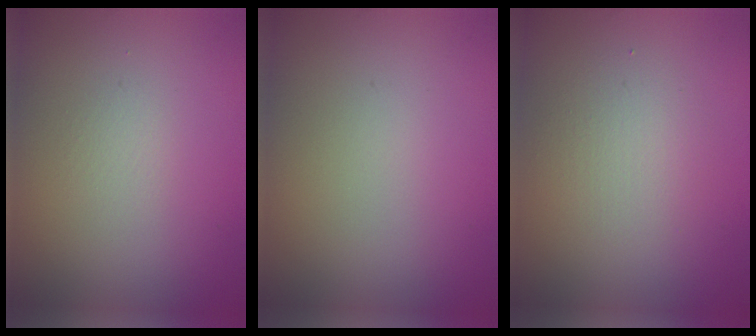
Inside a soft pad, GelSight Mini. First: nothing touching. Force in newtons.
{"total": 0.0}
{"total": 2.4, "press": 2.4, "slide": 0.2}